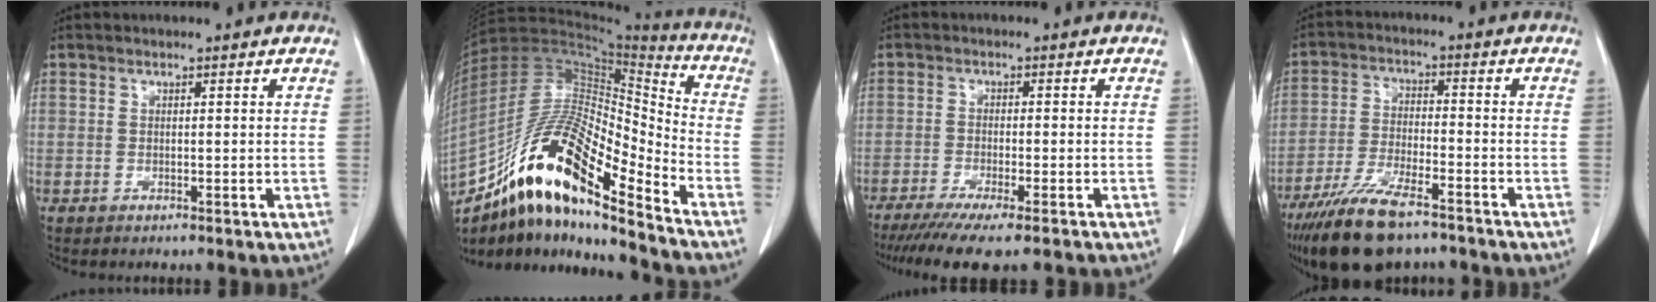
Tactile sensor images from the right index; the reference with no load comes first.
{"total": 21.6, "force": [-13.8, 4.3, 16.1], "torque": [-0.325, 0.000, -0.249]}
{"total": 11.1, "force": [-8.9, 0.6, 6.5], "torque": [-0.085, -0.025, -0.135]}
{"total": 12.7, "force": [-9.4, 3.4, 7.9], "torque": [-0.148, -0.025, -0.168]}